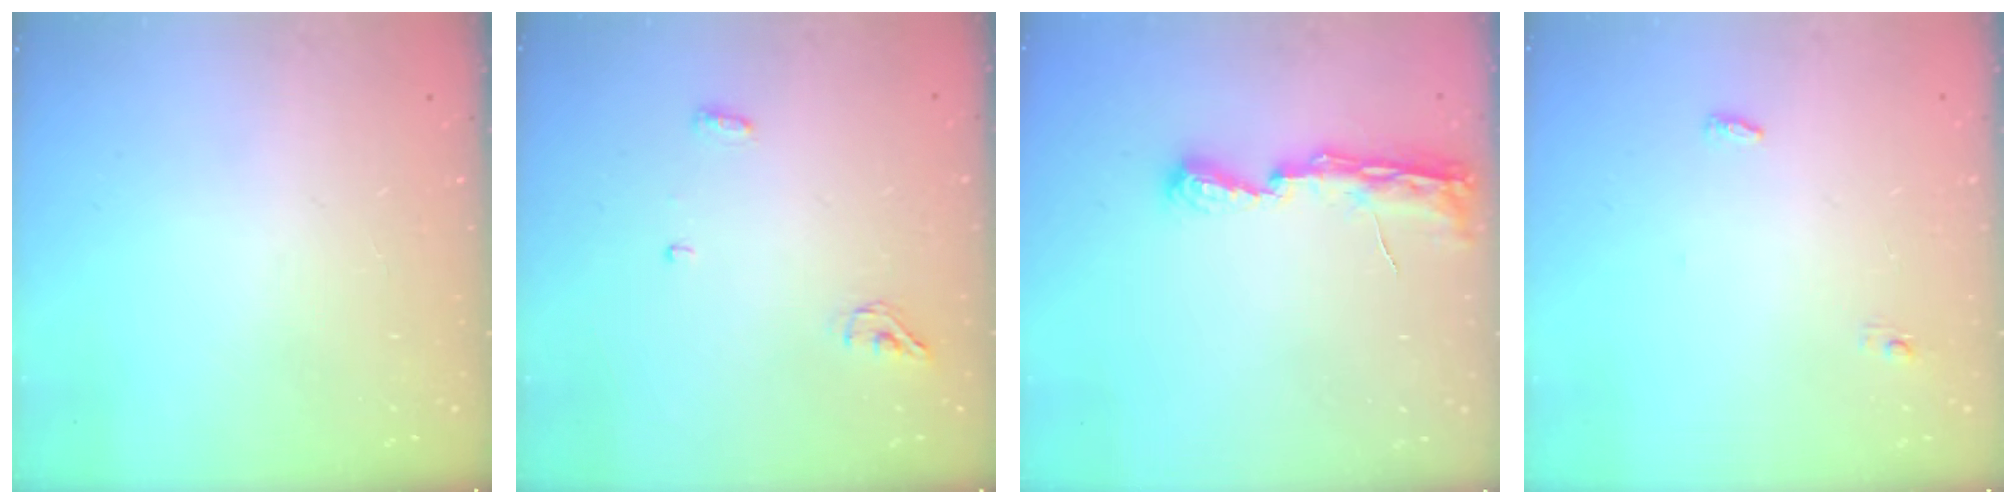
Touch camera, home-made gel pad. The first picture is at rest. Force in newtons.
{"total": 4.3, "press": 4.0, "slide": 1.4}
{"total": 7.6, "press": 7.5, "slide": 0.6}
{"total": 3.4, "press": 3.3, "slide": 0.9}